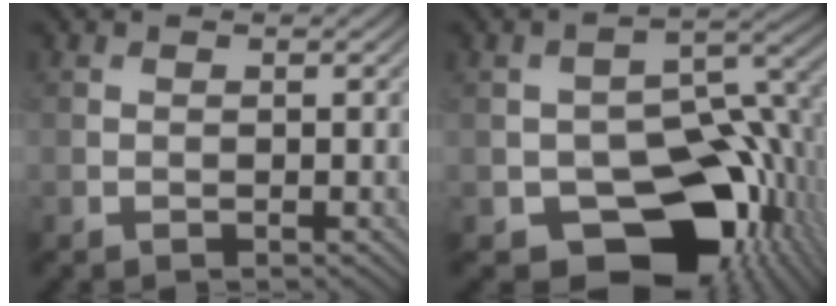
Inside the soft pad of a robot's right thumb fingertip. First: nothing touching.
{"total": 15.5, "force": [-6.6, 9.4, 10.3], "torque": [-0.134, -0.021, -0.109]}